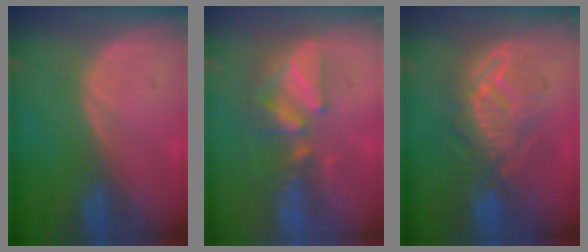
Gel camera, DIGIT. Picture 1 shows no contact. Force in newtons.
{"total": 8.8, "press": 7.8, "slide": 4.1}
{"total": 9.4, "press": 9.4, "slide": 0.6}